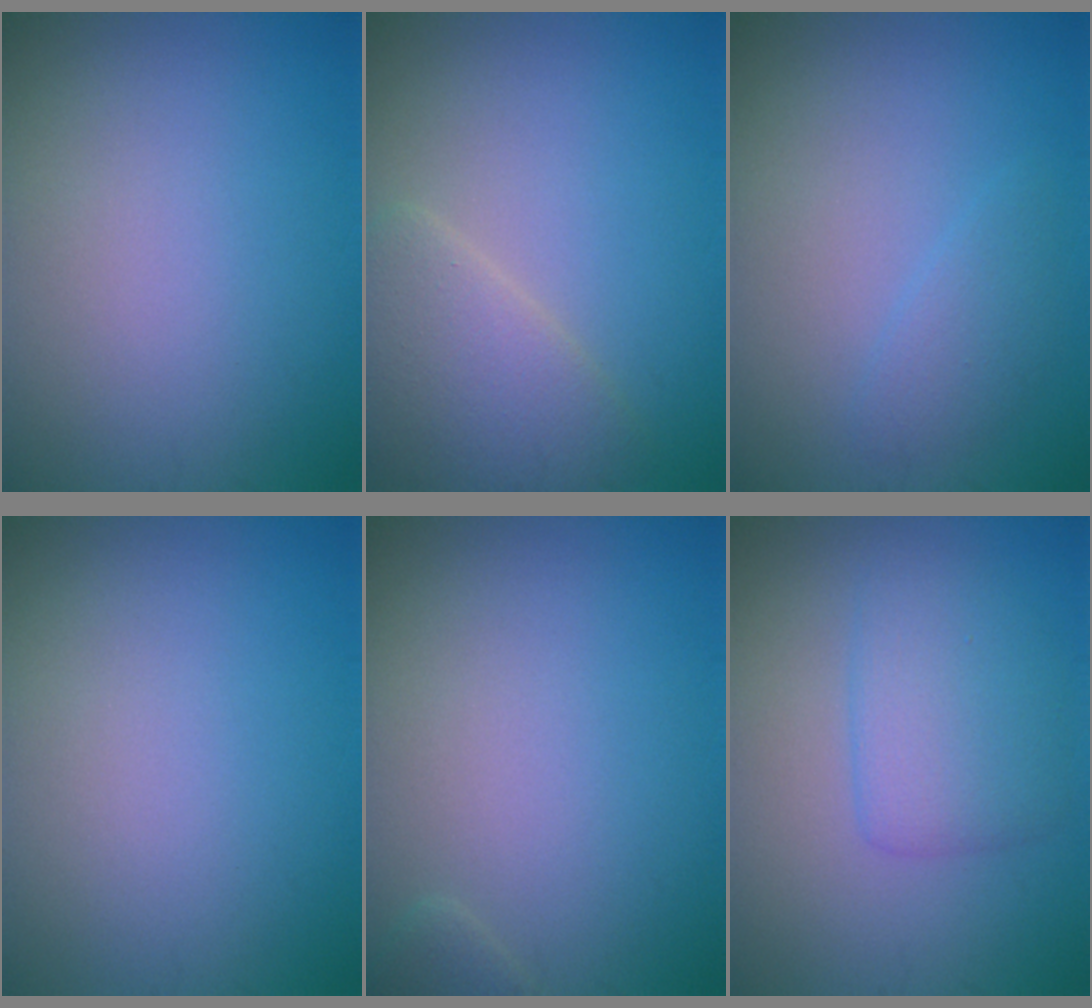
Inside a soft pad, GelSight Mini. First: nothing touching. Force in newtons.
{"total": 4.0, "press": 4.0, "slide": 0.4}
{"total": 1.5, "press": 1.5, "slide": 0.1}
{"total": 0.0}
{"total": 0.8, "press": 0.8, "slide": 0.1}
{"total": 3.6, "press": 3.6, "slide": 0.2}